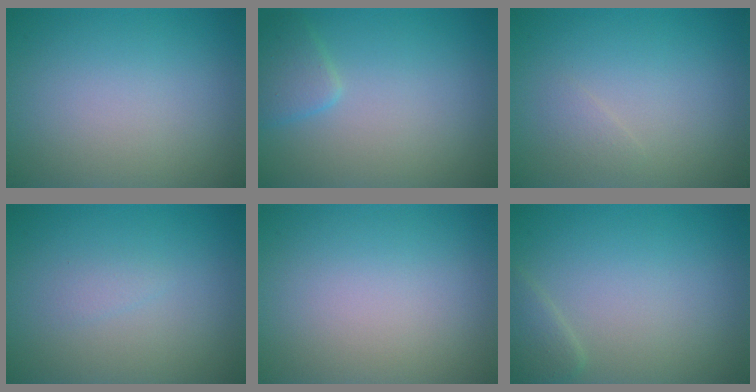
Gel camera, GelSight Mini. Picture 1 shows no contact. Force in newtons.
{"total": 1.9, "press": 1.9, "slide": 0.1}
{"total": 0.8, "press": 0.8, "slide": 0.0}
{"total": 0.7, "press": 0.7, "slide": 0.1}
{"total": 0.0}
{"total": 1.4, "press": 1.4, "slide": 0.1}